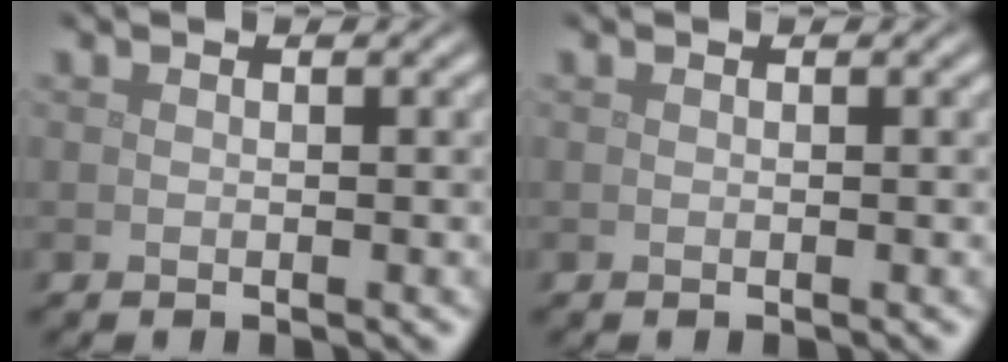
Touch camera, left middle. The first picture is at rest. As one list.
[{"total": 0.0}]